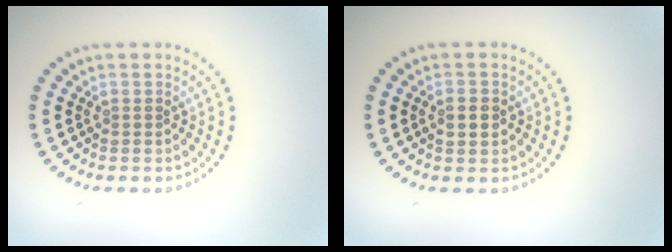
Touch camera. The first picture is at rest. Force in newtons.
{"total": 2.2, "press": 2.1, "slide": 0.1}